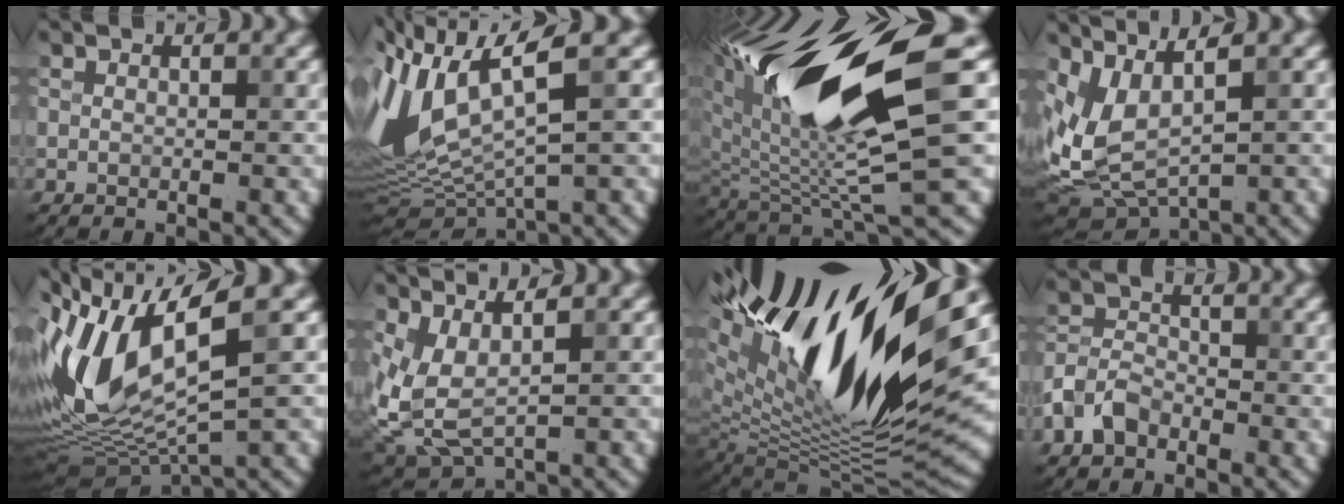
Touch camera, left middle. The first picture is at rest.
{"total": 10.8, "force": [2.5, 3.6, 9.8], "torque": [-0.223, 0.009, 0.068]}
{"total": 15.0, "force": [5.5, 4.8, 13.1], "torque": [-0.251, -0.007, 0.107]}
{"total": 5.3, "force": [2.0, 2.1, 4.5], "torque": [-0.112, -0.006, 0.049]}
{"total": 10.4, "force": [1.2, 3.8, 9.6], "torque": [-0.211, -0.005, 0.026]}
{"total": 4.5, "force": [1.5, 1.7, 3.8], "torque": [-0.104, -0.012, 0.041]}
{"total": 20.0, "force": [7.7, 7.4, 17.0], "torque": [-0.299, 0.008, 0.128]}
{"total": 3.3, "force": [-2.0, 2.1, 1.5], "torque": [-0.030, 0.007, -0.048]}